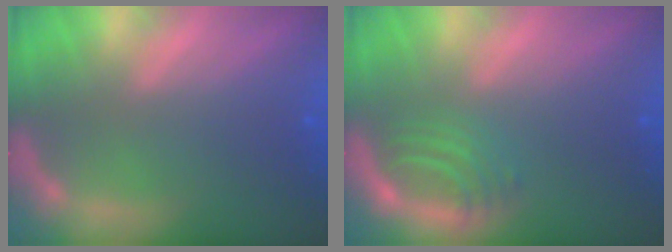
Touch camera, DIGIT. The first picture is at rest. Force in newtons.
{"total": 3.4}